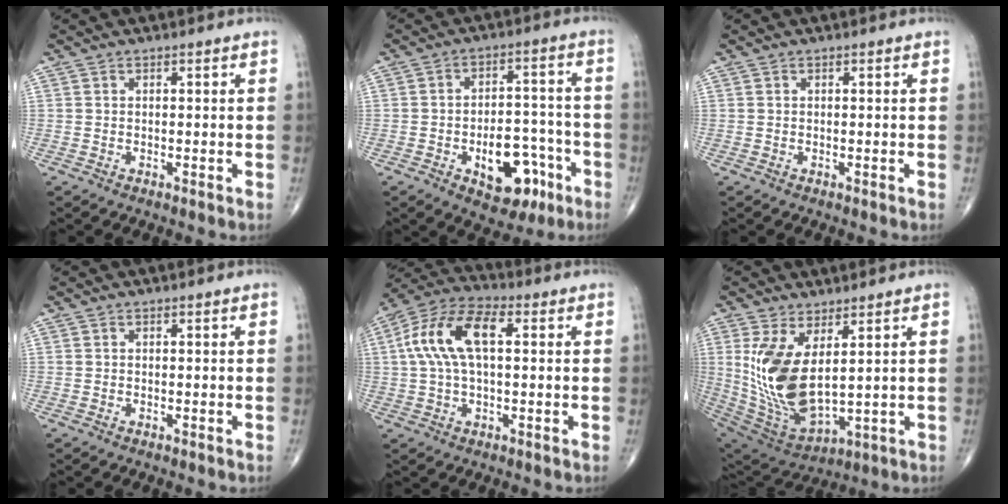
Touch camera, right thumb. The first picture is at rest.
{"total": 11.7, "force": [-5.0, 6.5, 8.3], "torque": [-0.095, 0.040, -0.067]}
{"total": 0.0}
{"total": 0.0}
{"total": 13.1, "force": [2.3, 6.4, 11.3], "torque": [-0.234, 0.034, 0.038]}
{"total": 15.4, "force": [3.3, 7.2, 13.2], "torque": [-0.263, -0.033, 0.089]}